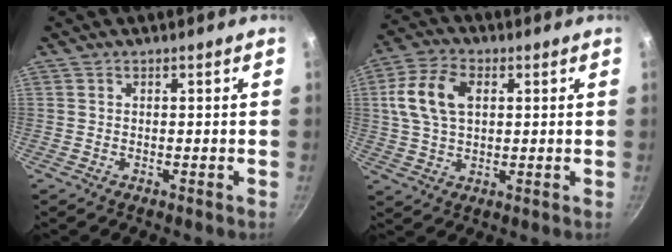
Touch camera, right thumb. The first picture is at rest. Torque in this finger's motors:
{"motor_torque": [0.09, 1.42, 0.18, -0.24, 0.31]}